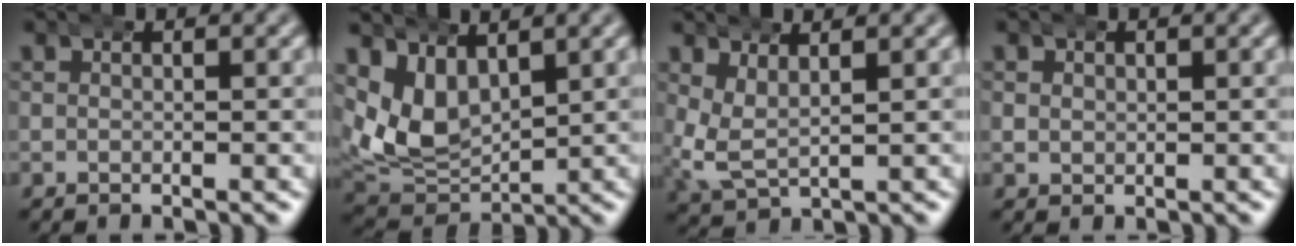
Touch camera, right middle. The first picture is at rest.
{"total": 7.1, "force": [1.6, 5.6, 4.1], "torque": [-0.112, -0.015, 0.033]}
{"total": 3.6, "force": [1.3, 2.4, 2.3], "torque": [-0.079, -0.022, 0.036]}
{"total": 1.3, "force": [0.5, 1.2, 0.2], "torque": [-0.014, -0.005, 0.012]}